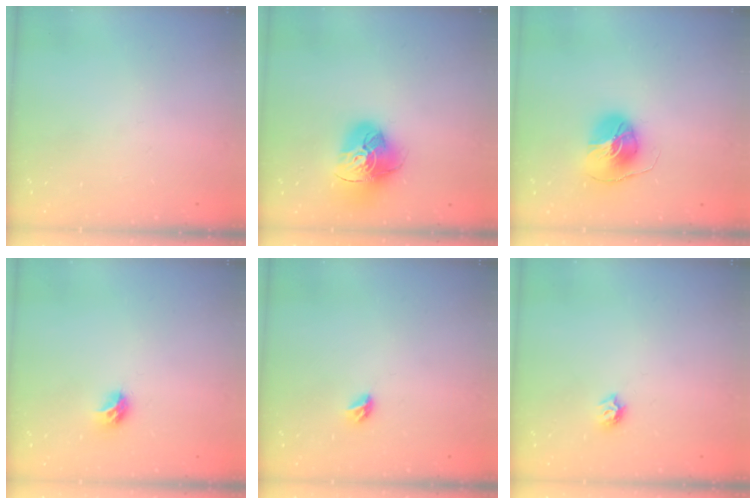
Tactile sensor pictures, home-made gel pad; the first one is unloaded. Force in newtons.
{"total": 15.5, "press": 15.4, "slide": 1.7}
{"total": 8.7, "press": 8.7, "slide": 0.7}
{"total": 7.5, "press": 7.4, "slide": 0.7}
{"total": 4.5, "press": 4.4, "slide": 0.9}
{"total": 5.7, "press": 5.6, "slide": 0.8}